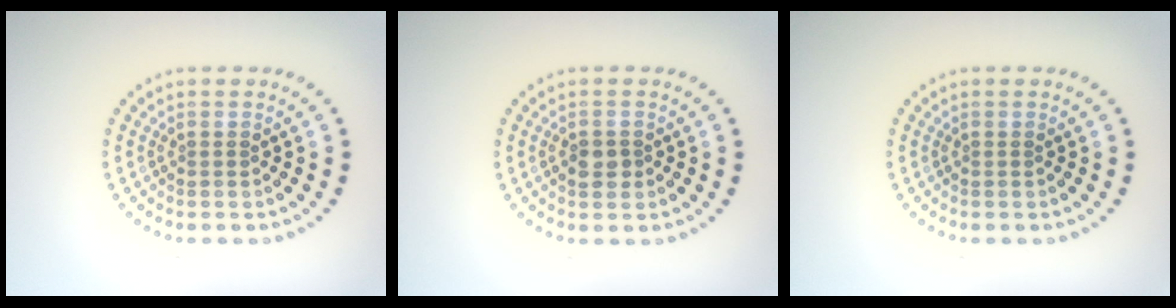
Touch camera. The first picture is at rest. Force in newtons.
{"total": 1.6, "press": 1.6, "slide": 0.3}
{"total": 0.0}